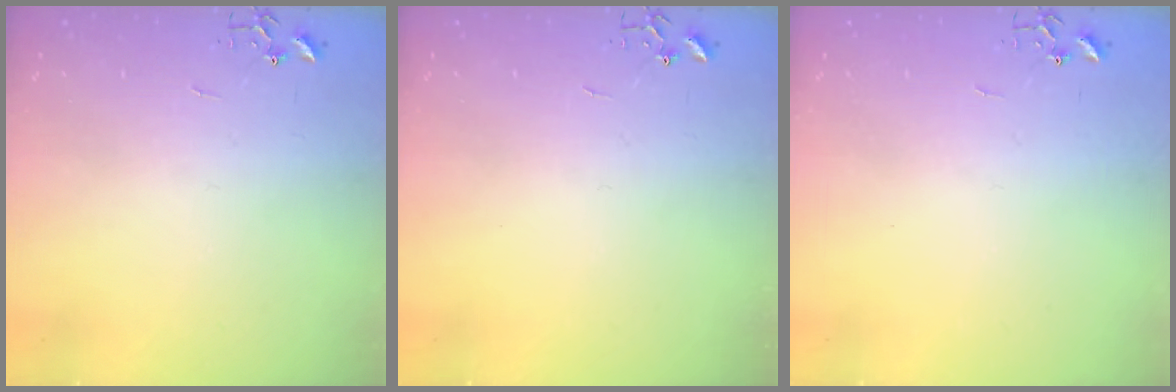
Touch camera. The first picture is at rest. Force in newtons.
{"total": 0.0}
{"total": 0.0}